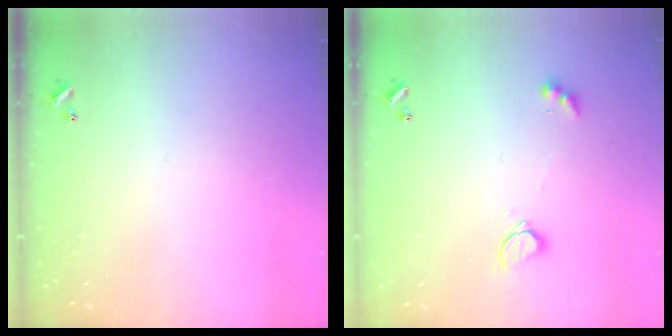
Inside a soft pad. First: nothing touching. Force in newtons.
{"total": 2.4, "press": 2.4, "slide": 0.6}